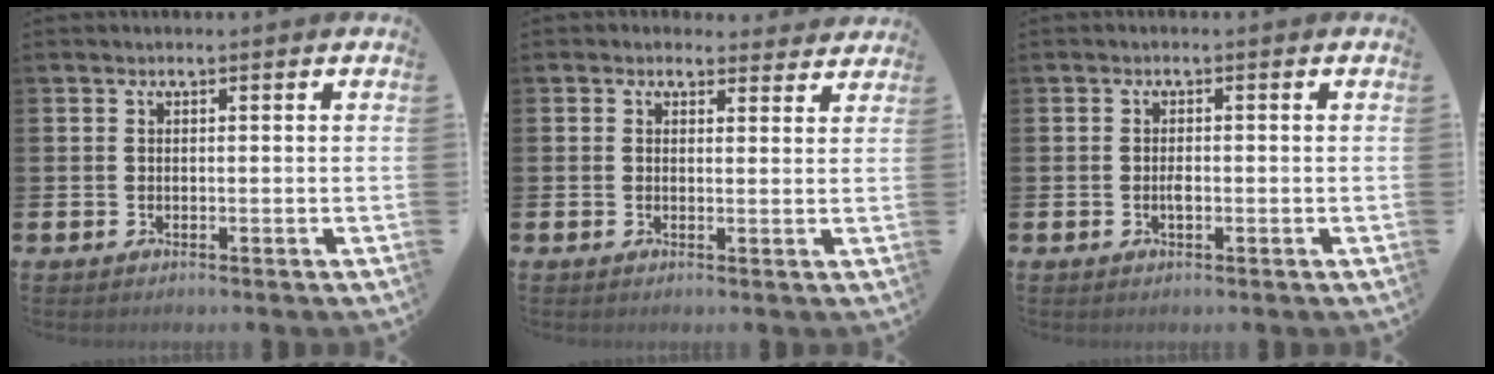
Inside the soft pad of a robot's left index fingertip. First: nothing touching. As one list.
[{"total": 1.8, "force": [1.6, 0.8, 0.0], "torque": [0.002, -0.005, 0.027]}, {"total": 1.2, "force": [-0.3, 0.5, 1.1], "torque": [-0.019, -0.001, -0.006]}]